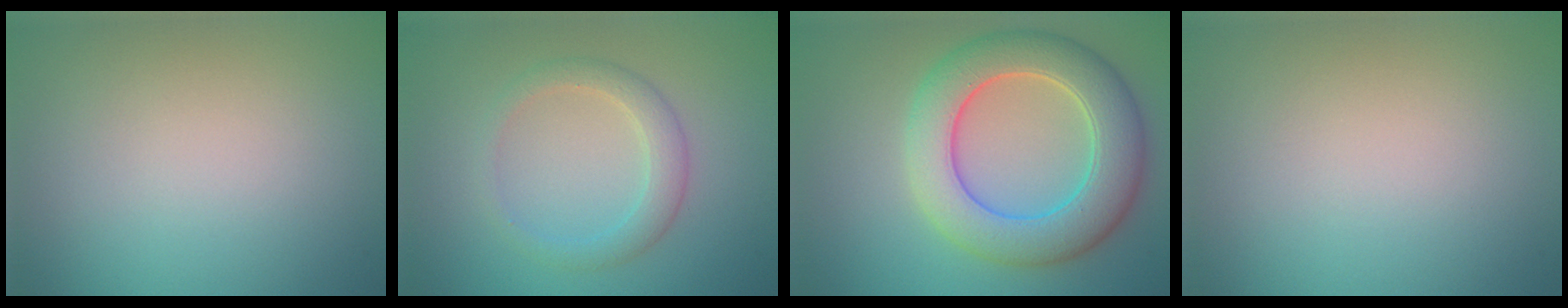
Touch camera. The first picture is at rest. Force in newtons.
{"total": 2.6, "press": 2.6, "slide": 0.2}
{"total": 8.2, "press": 8.2, "slide": 0.4}
{"total": 0.0}